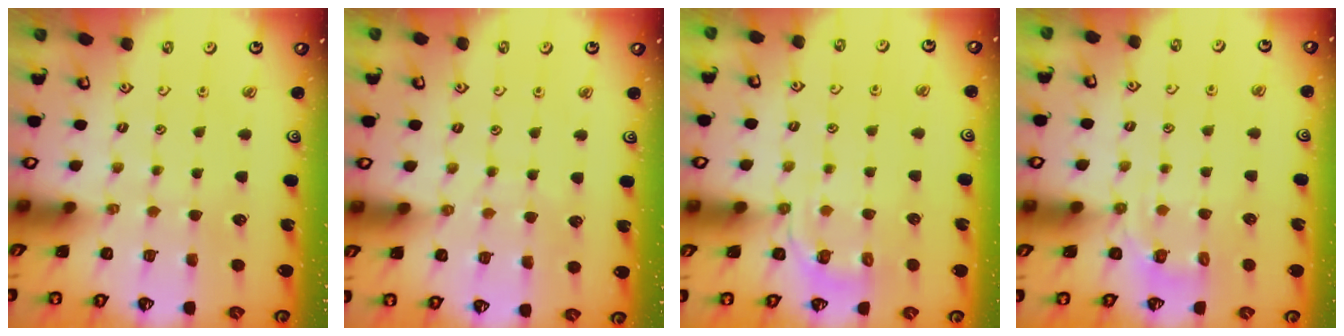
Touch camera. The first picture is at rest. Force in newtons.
{"total": 2.8, "press": 2.7, "slide": 0.5}
{"total": 4.5, "press": 4.3, "slide": 1.5}
{"total": 3.3, "press": 2.9, "slide": 1.5}